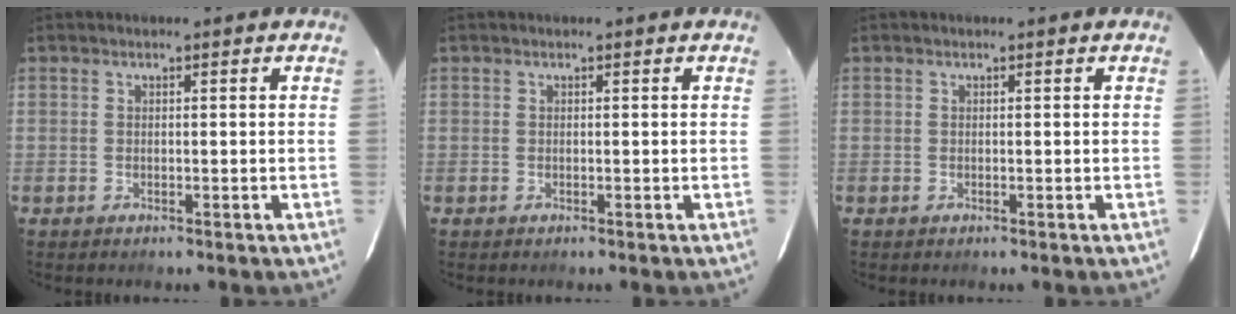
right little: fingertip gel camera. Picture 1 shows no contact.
{"total": 0.0}
{"total": 0.0}